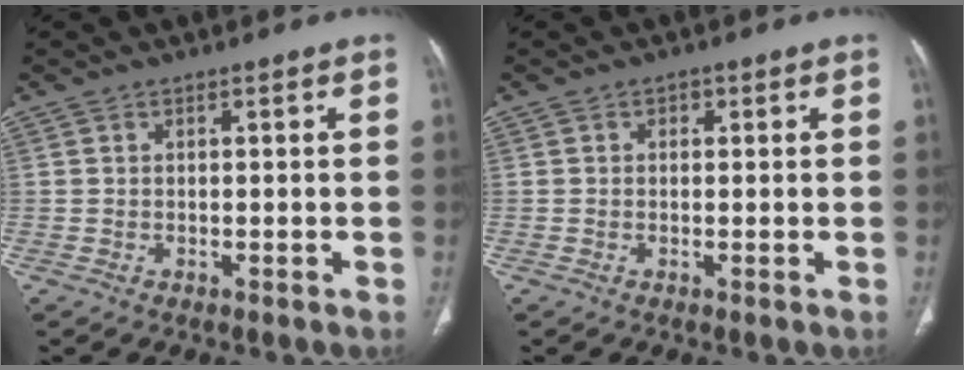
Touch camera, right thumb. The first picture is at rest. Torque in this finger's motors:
{"motor_torque": [-0.04, 0.26, 0.32, 0.10, -0.02]}